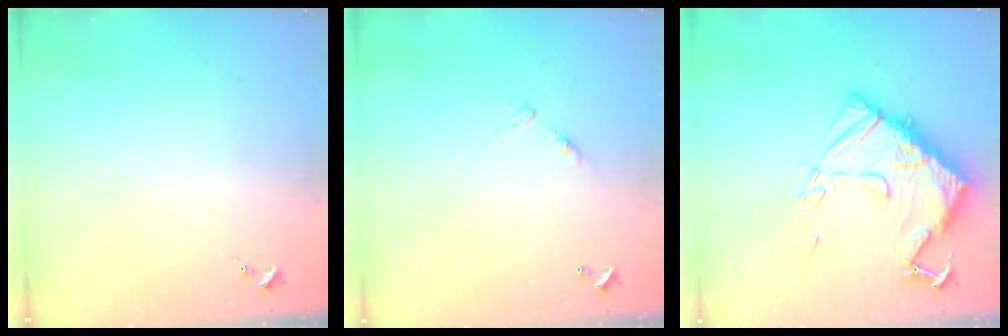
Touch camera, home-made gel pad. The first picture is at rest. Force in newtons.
{"total": 6.9, "press": 6.8, "slide": 0.6}
{"total": 22.1, "press": 22.0, "slide": 2.0}